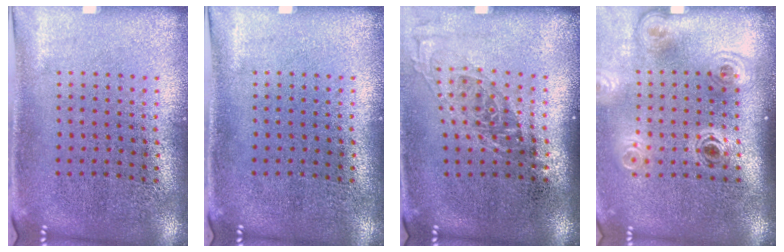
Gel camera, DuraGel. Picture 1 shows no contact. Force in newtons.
{"total": 0.0}
{"total": 1.3, "press": 1.1, "slide": 0.8}
{"total": 1.9, "press": 1.3, "slide": 1.4}